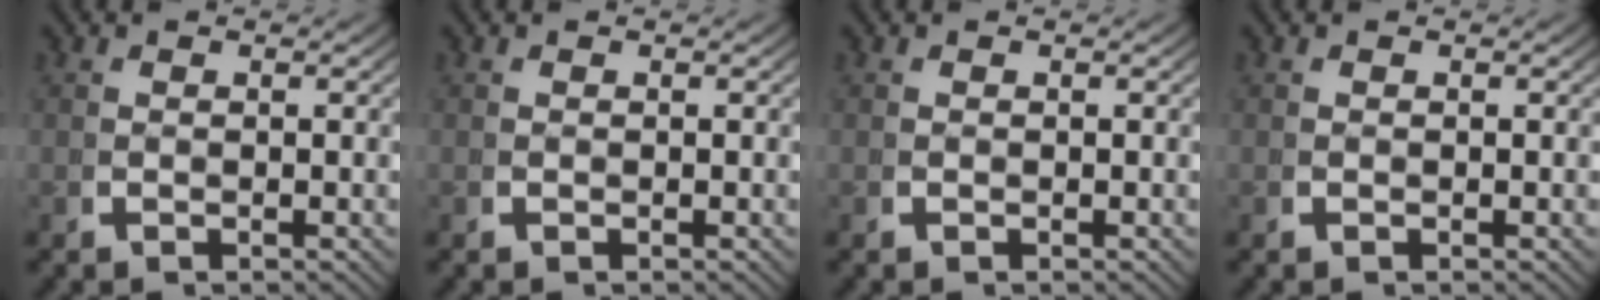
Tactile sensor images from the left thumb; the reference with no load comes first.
{"total": 0.0}
{"total": 0.0}
{"total": 0.0}